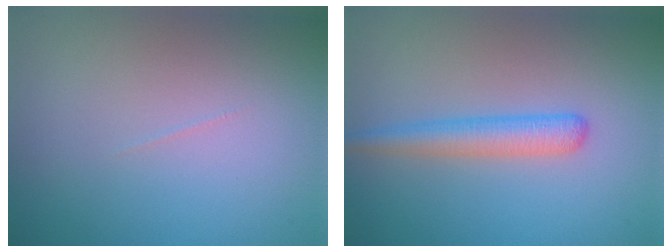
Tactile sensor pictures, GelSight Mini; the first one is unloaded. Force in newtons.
{"total": 2.7, "press": 2.7, "slide": 0.1}